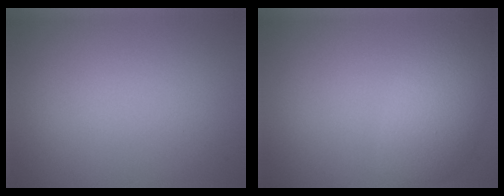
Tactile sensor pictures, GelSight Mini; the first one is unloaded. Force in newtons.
{"total": 4.5, "press": 4.5, "slide": 0.1}